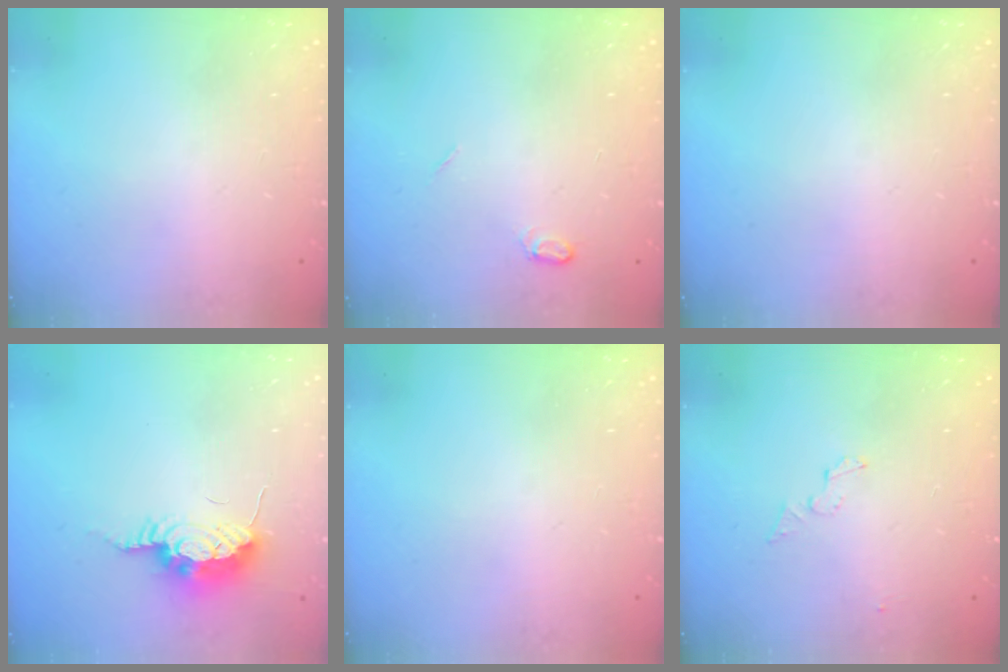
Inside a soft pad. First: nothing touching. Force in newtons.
{"total": 4.7, "press": 4.7, "slide": 0.5}
{"total": 0.0}
{"total": 8.7, "press": 8.7, "slide": 0.8}
{"total": 0.0}
{"total": 4.0, "press": 4.0, "slide": 0.4}